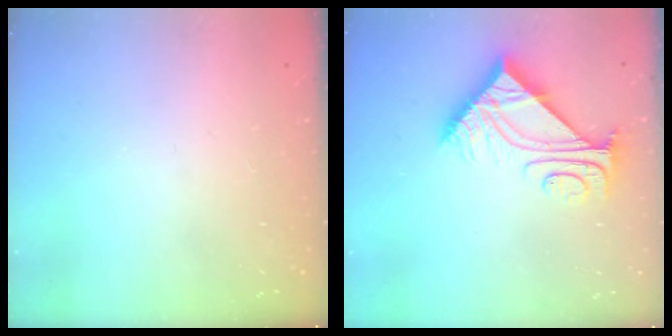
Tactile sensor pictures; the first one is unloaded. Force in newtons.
{"total": 9.0, "press": 8.9, "slide": 1.0}